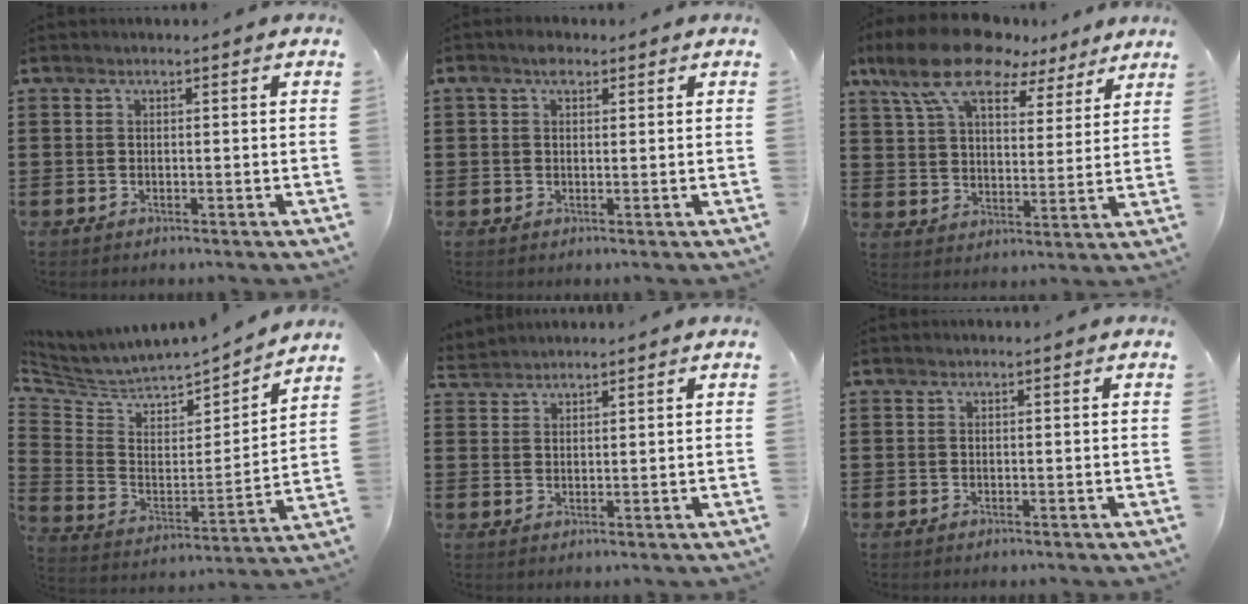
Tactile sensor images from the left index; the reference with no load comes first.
{"total": 2.6, "force": [1.2, 1.5, 1.6], "torque": [-0.037, 0.008, 0.022]}
{"total": 12.8, "force": [9.9, 4.6, 6.6], "torque": [-0.161, -0.031, 0.183]}
{"total": 3.9, "force": [3.7, 1.3, 0.0], "torque": [-0.033, -0.050, 0.057]}
{"total": 2.2, "force": [2.1, 0.3, -0.1], "torque": [-0.004, 0.000, 0.044]}
{"total": 0.0}